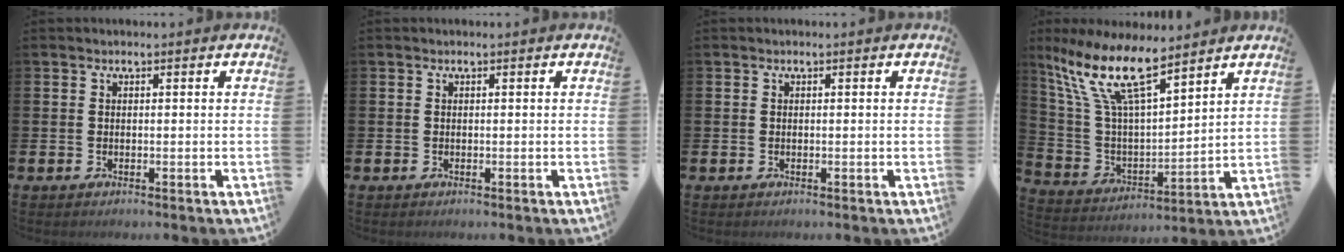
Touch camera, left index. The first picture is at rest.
{"total": 0.0}
{"total": 0.0}
{"total": 12.8, "force": [9.4, 3.5, 7.9], "torque": [-0.190, -0.036, 0.167]}